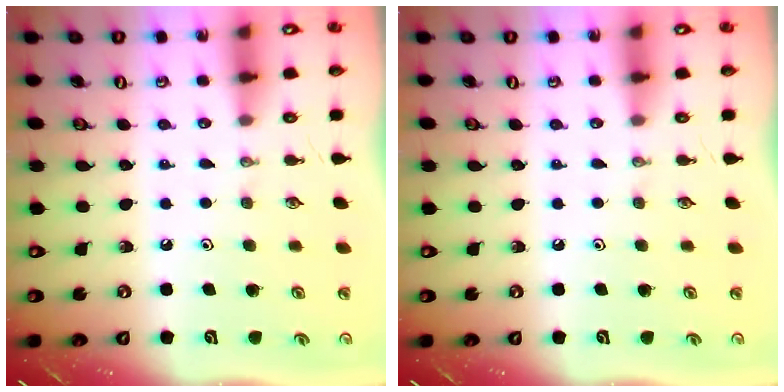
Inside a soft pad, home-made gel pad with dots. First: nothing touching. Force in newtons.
{"total": 0.0}